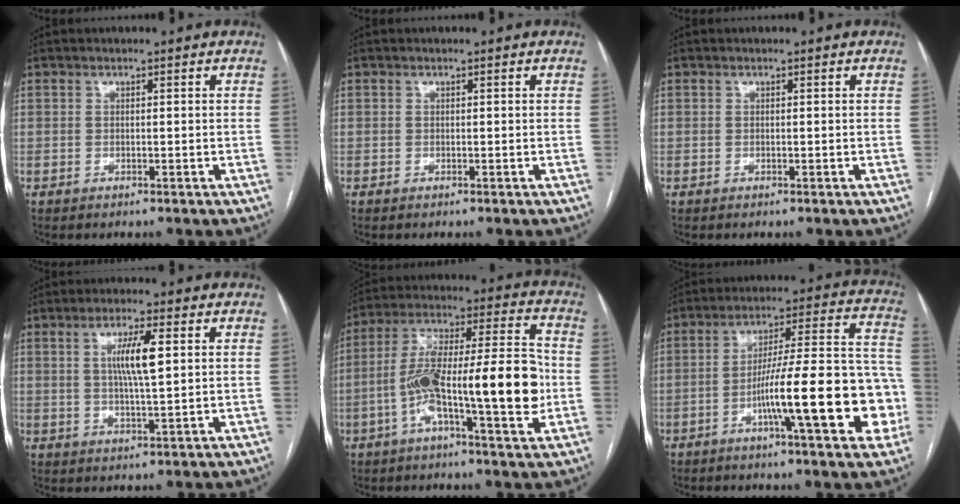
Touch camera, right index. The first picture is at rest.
{"total": 0.0}
{"total": 0.0}
{"total": 6.4, "force": [1.4, 0.5, 6.2], "torque": [-0.117, 0.001, 0.027]}
{"total": 19.5, "force": [-3.8, 3.0, 18.9], "torque": [-0.327, 0.020, -0.064]}
{"total": 19.6, "force": [-6.1, 2.3, 18.5], "torque": [-0.231, 0.027, -0.085]}